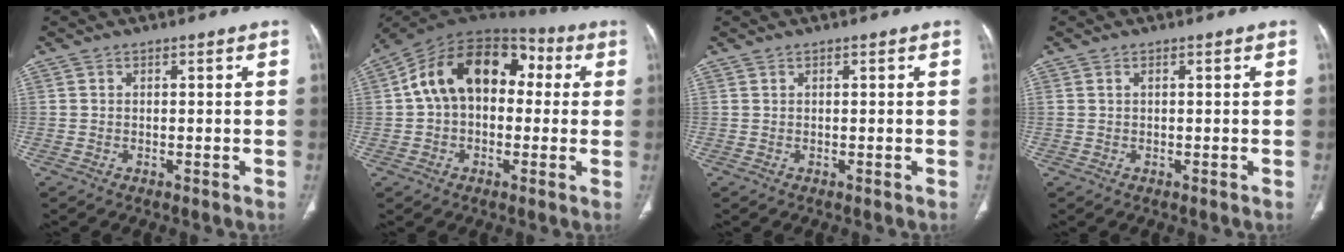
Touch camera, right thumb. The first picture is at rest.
{"total": 17.8, "force": [2.5, 11.9, 13.1], "torque": [-0.186, 0.050, 0.029]}
{"total": 0.0}
{"total": 0.8, "force": [0.3, 0.5, 0.6], "torque": [-0.016, 0.004, 0.007]}